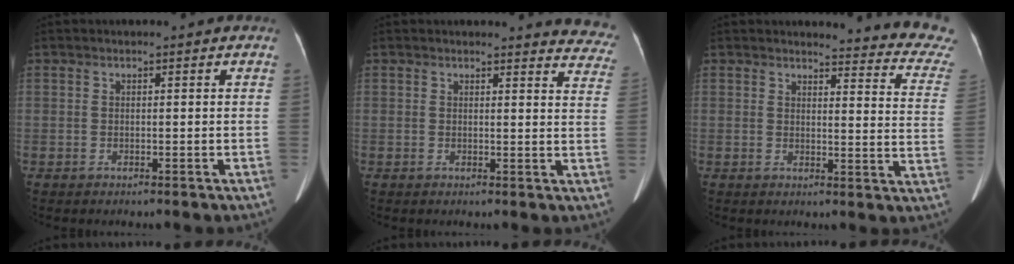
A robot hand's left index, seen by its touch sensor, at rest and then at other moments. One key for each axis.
{"total": 9.0, "fx": 8.8, "fy": 1.7, "fz": 0.5, "tx": 0.036, "ty": -0.063, "tz": 0.052}
{"total": 14.9, "fx": 14.8, "fy": 0.3, "fz": 1.9, "tx": 0.005, "ty": -0.128, "tz": 0.125}